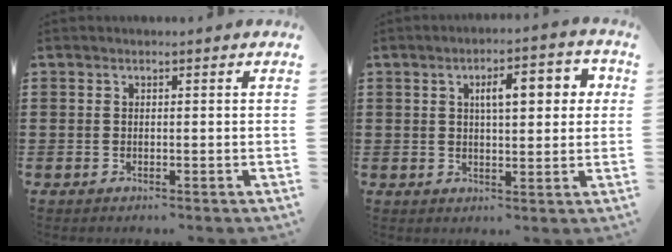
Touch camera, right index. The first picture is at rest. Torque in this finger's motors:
{"motor_torque": [0.70, -0.50, 0.43, 0.14]}